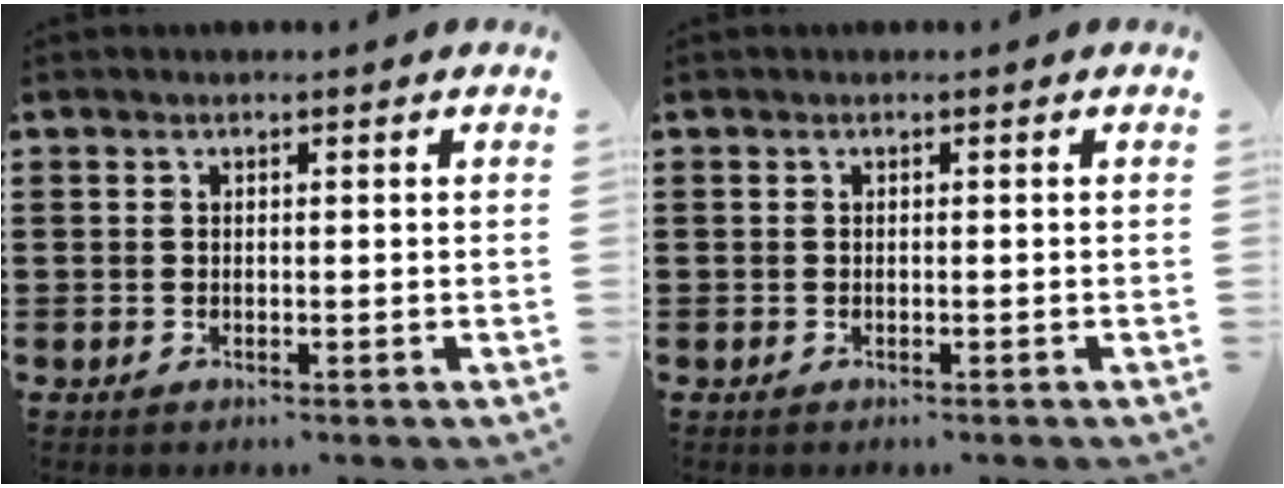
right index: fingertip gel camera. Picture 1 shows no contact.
{"total": 0.0}